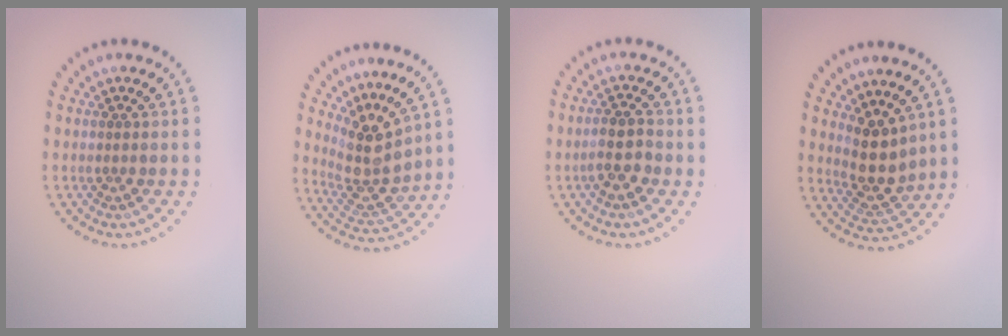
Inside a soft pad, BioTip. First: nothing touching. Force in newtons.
{"total": 3.9, "press": 2.8, "slide": 2.7}
{"total": 2.6, "press": 2.4, "slide": 1.0}
{"total": 3.6, "press": 2.9, "slide": 2.2}